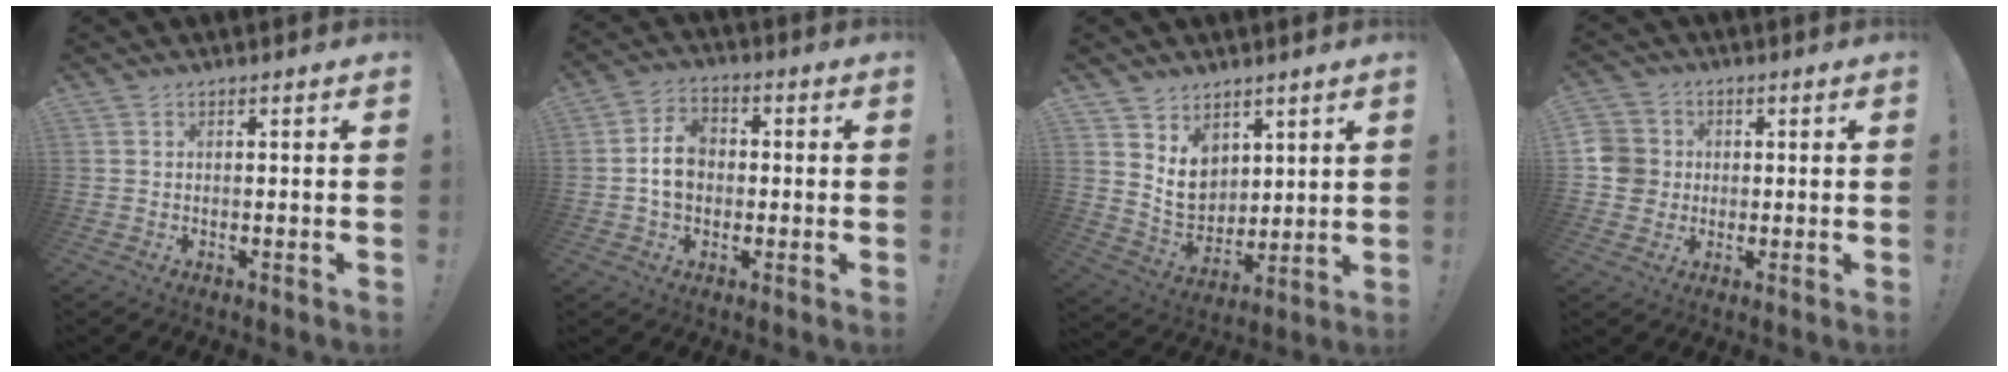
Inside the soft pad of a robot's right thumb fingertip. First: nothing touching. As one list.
[{"total": 9.2, "force": [-0.3, 7.4, 5.4], "torque": [-0.079, 0.019, -0.002]}, {"total": 10.1, "force": [5.1, 8.1, 3.0], "torque": [-0.036, -0.048, 0.108]}, {"total": 7.6, "force": [-0.2, 7.3, 2.1], "torque": [-0.046, 0.013, 0.001]}]